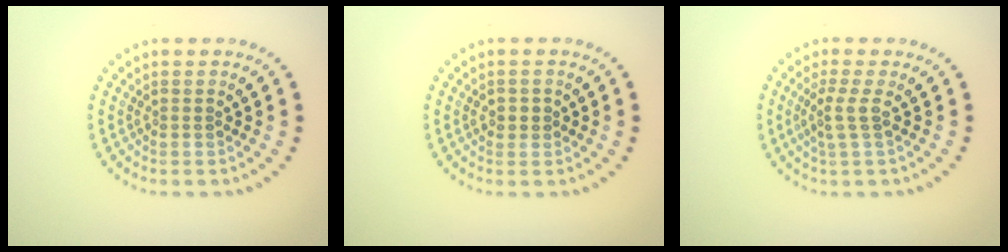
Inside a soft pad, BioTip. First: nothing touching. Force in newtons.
{"total": 1.1, "press": 1.1, "slide": 0.3}
{"total": 1.8, "press": 1.4, "slide": 1.1}